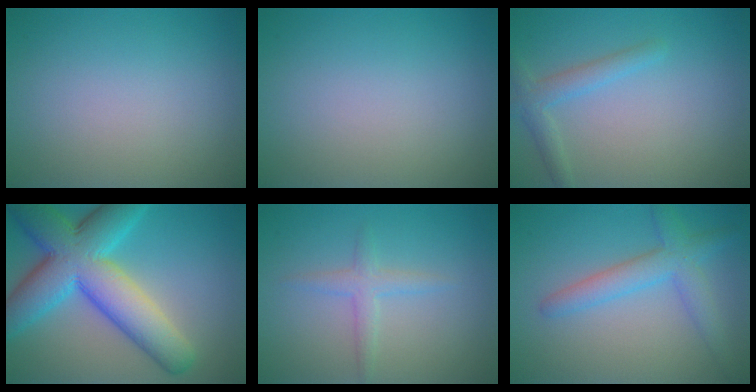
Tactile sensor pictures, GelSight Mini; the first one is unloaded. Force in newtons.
{"total": 0.0}
{"total": 2.2, "press": 2.2, "slide": 0.0}
{"total": 11.3, "press": 11.3, "slide": 0.2}
{"total": 1.9, "press": 1.9, "slide": 0.1}
{"total": 3.7, "press": 3.7, "slide": 0.1}